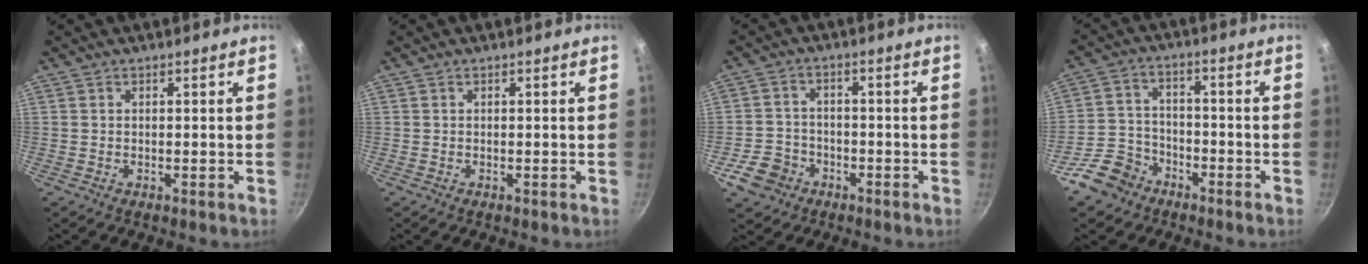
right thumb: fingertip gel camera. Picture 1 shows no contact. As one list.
[{"total": 0.0}, {"total": 6.7, "force": [-3.5, 5.3, 2.2], "torque": [-0.031, 0.031, -0.061]}, {"total": 8.4, "force": [-5.5, 5.9, 2.3], "torque": [-0.031, 0.047, -0.105]}]